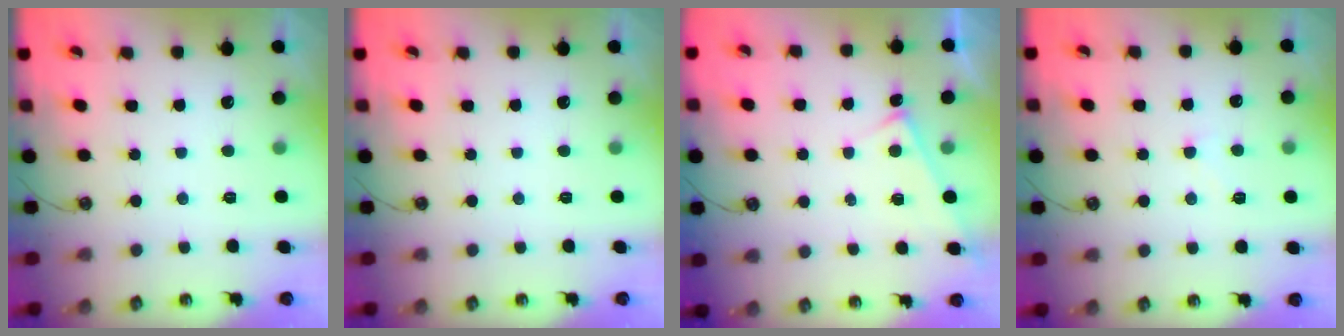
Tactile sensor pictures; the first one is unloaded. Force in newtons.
{"total": 0.0}
{"total": 6.3, "press": 6.3, "slide": 0.2}
{"total": 0.8, "press": 0.6, "slide": 0.5}